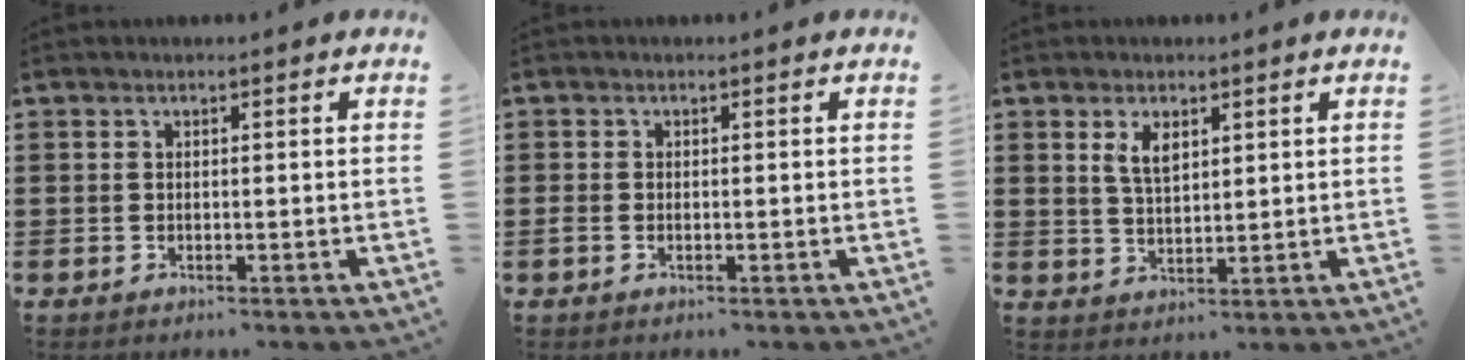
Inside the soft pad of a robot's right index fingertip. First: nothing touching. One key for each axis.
{"total": 0.8, "fx": -0.4, "fy": 0.4, "fz": 0.5, "tx": -0.011, "ty": -0.002, "tz": -0.007}
{"total": 3.7, "fx": 1.8, "fy": 1.6, "fz": 2.7, "tx": -0.060, "ty": 0.005, "tz": 0.031}